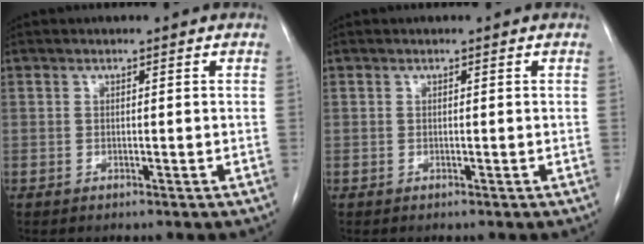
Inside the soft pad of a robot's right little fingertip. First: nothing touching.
{"total": 0.0}